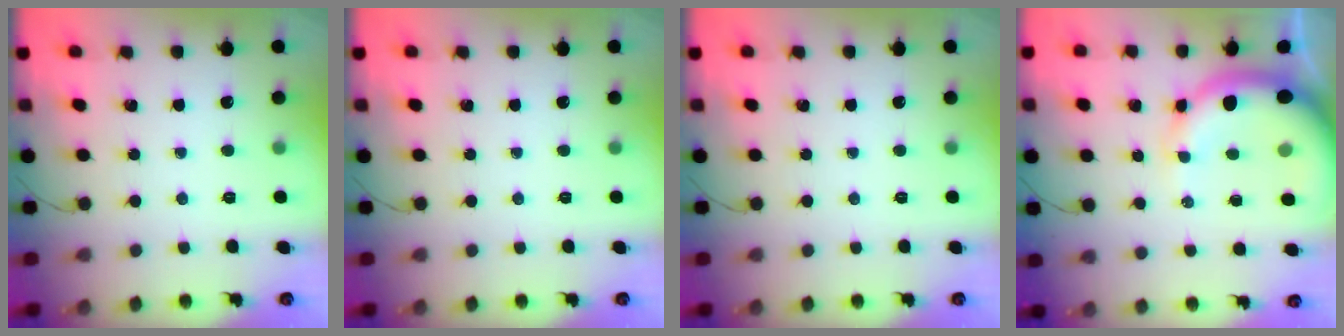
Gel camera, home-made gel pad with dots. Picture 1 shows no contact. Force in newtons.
{"total": 0.0}
{"total": 0.0}
{"total": 11.6, "press": 11.4, "slide": 2.2}